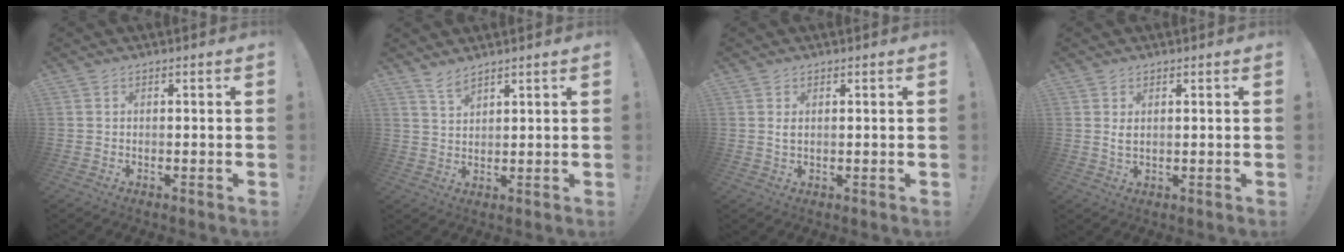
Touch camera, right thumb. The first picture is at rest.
{"total": 3.4, "force": [3.0, 0.6, 1.5], "torque": [-0.021, -0.025, 0.052]}
{"total": 1.5, "force": [0.5, 0.7, 1.2], "torque": [-0.023, 0.001, 0.008]}
{"total": 2.4, "force": [0.9, 1.1, 1.9], "torque": [-0.029, -0.003, 0.015]}